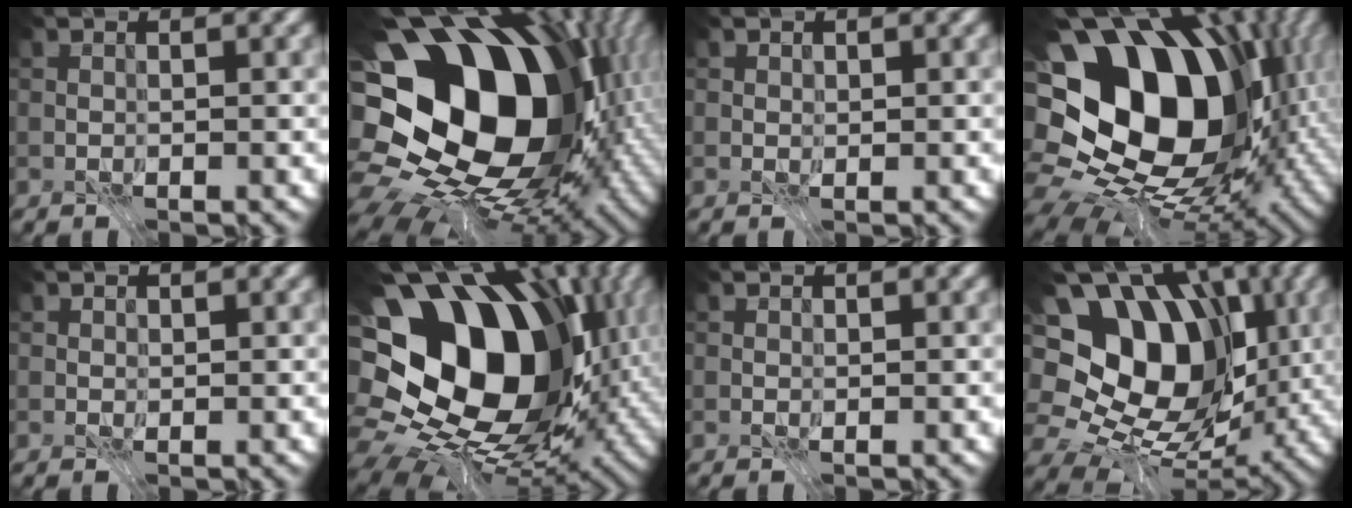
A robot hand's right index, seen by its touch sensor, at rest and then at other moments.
{"total": 22.4, "force": [1.5, 16.4, 15.2], "torque": [-0.255, -0.043, 0.035]}
{"total": 0.9, "force": [0.4, 0.7, 0.3], "torque": [-0.005, -0.005, 0.010]}
{"total": 20.3, "force": [1.6, 14.9, 13.7], "torque": [-0.226, -0.016, 0.062]}
{"total": 0.5, "force": [0.2, 0.4, 0.2], "torque": [-0.001, 0.000, 0.002]}
{"total": 20.1, "force": [2.0, 14.8, 13.5], "torque": [-0.221, -0.015, 0.069]}
{"total": 0.0}
{"total": 15.5, "force": [1.9, 11.7, 10.0], "torque": [-0.171, 0.026, 0.033]}